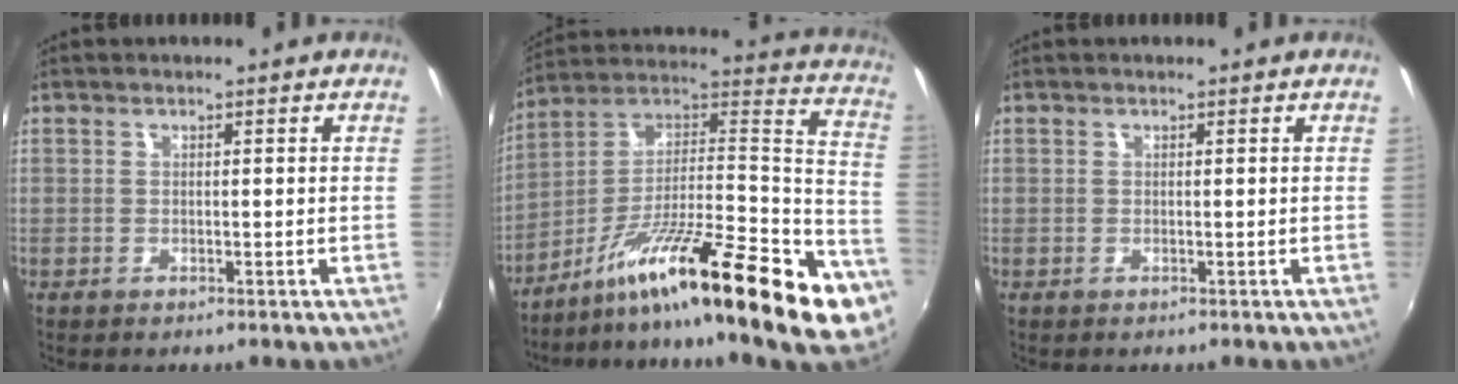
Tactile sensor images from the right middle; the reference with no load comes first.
{"total": 30.6, "force": [-16.2, 5.8, 25.3], "torque": [-0.332, -0.003, -0.268]}
{"total": 0.0}